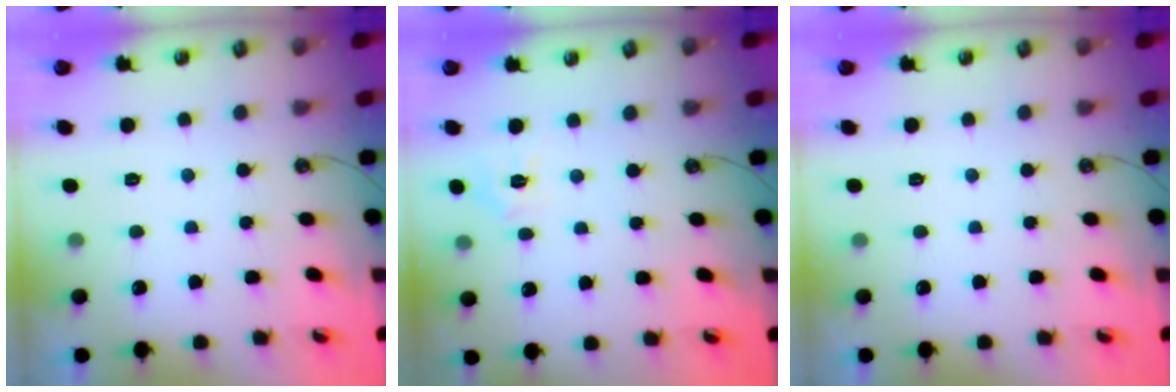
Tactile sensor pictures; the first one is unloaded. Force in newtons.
{"total": 5.9, "press": 5.9, "slide": 0.7}
{"total": 0.0}